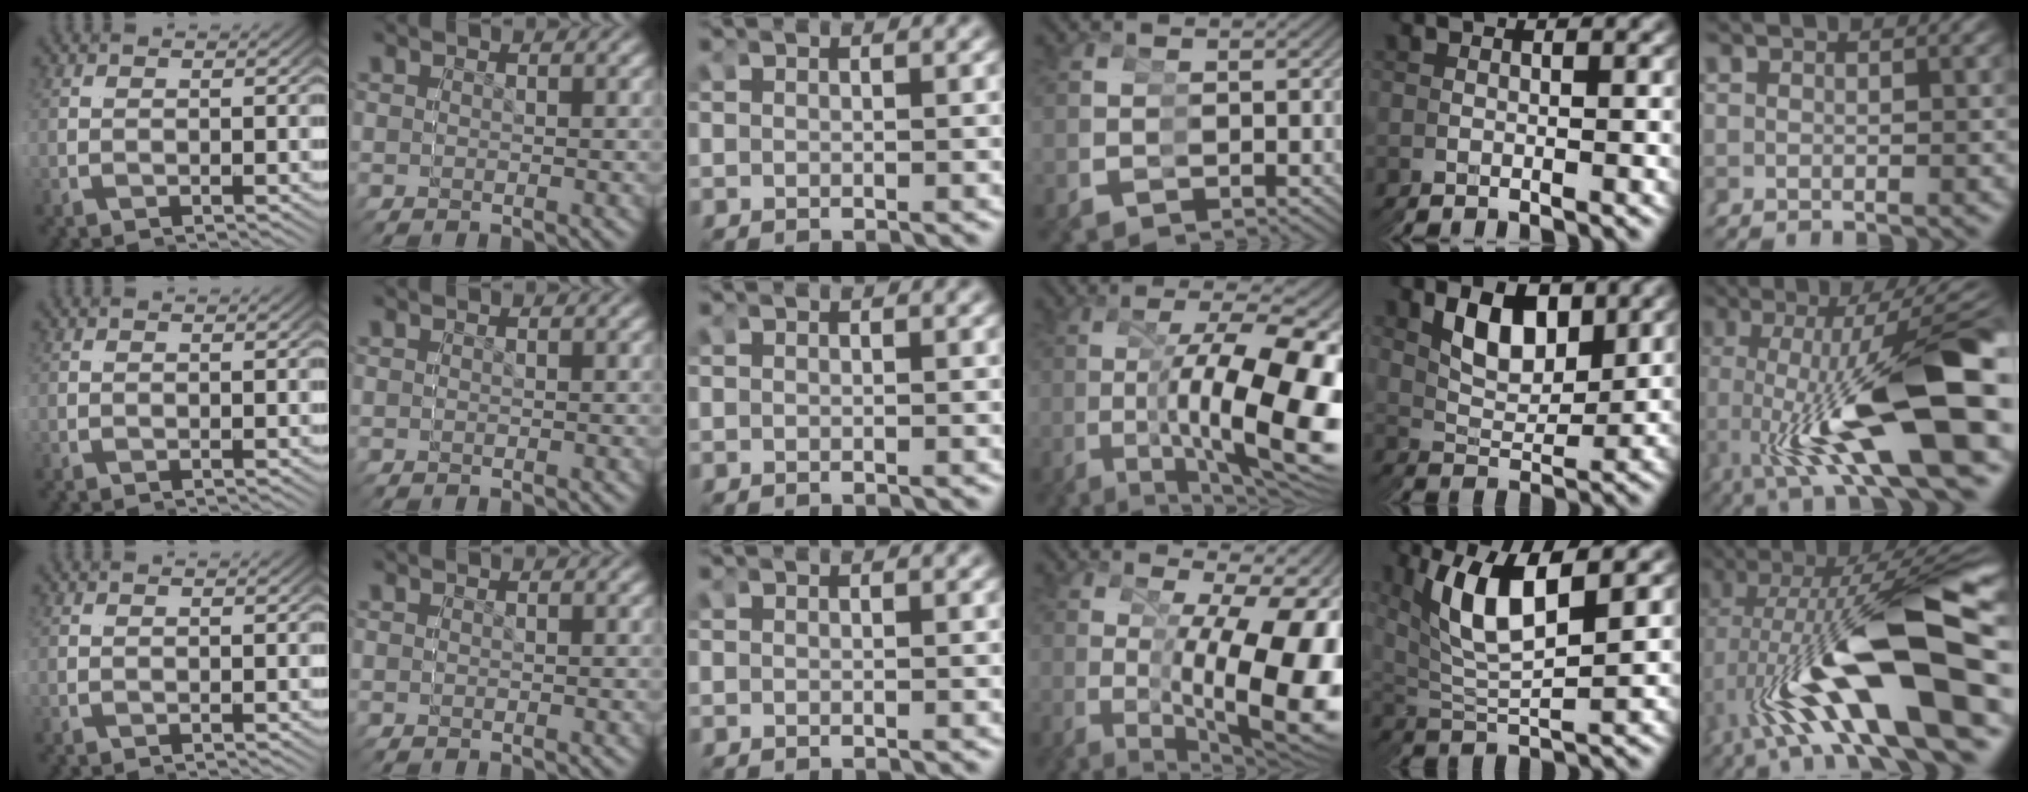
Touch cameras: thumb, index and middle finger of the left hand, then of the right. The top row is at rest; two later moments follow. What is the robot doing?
{"motion": "grasp_and_lifting", "object": "cubes"}